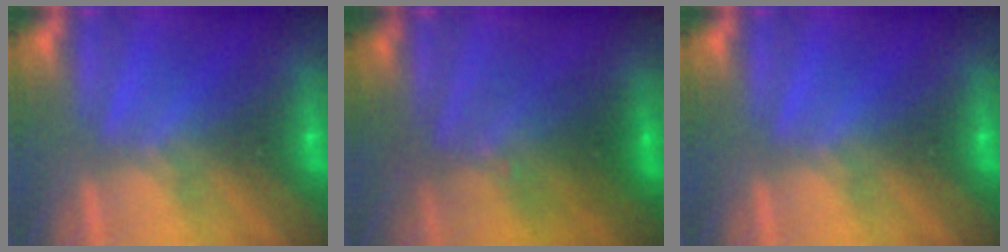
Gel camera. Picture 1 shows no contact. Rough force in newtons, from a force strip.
{"total": 2.6}
{"total": 0.0}